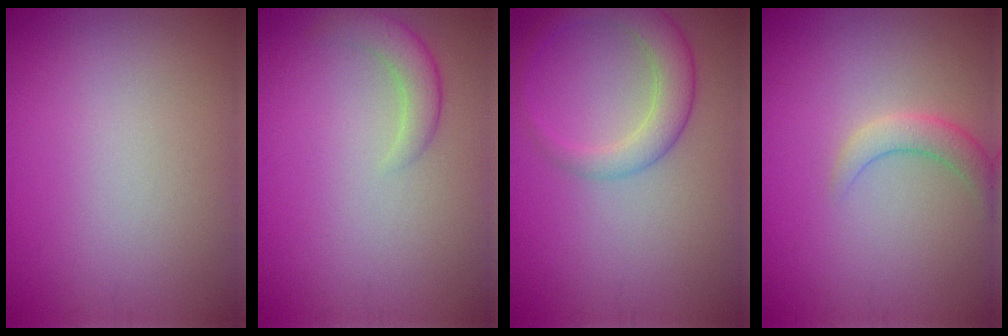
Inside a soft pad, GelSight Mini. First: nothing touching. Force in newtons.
{"total": 2.2, "press": 2.2, "slide": 0.1}
{"total": 2.9, "press": 2.8, "slide": 0.1}
{"total": 2.3, "press": 2.2, "slide": 0.1}